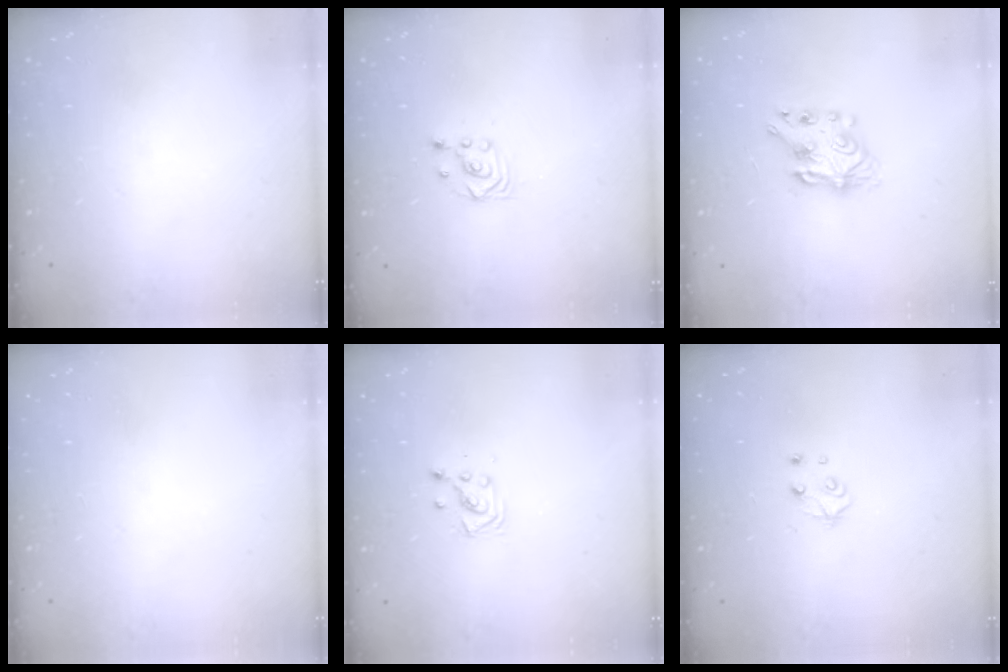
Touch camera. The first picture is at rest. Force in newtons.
{"total": 3.3, "press": 3.3, "slide": 0.4}
{"total": 7.1, "press": 7.1, "slide": 0.2}
{"total": 0.0}
{"total": 3.6, "press": 3.6, "slide": 0.2}
{"total": 4.9, "press": 4.8, "slide": 0.6}